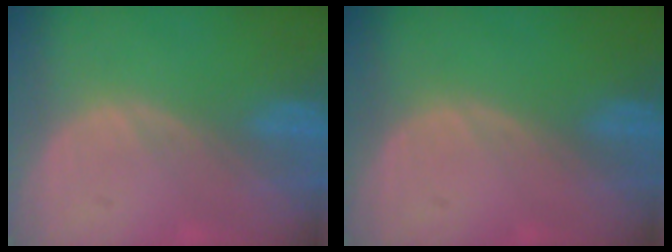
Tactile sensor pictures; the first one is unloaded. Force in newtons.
{"total": 0.0}